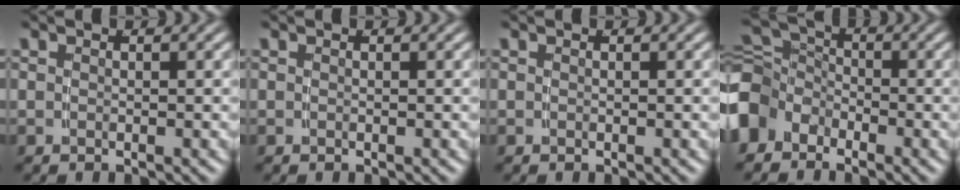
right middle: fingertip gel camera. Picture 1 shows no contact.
{"total": 0.0}
{"total": 0.0}
{"total": 6.2, "force": [-2.1, 5.3, 2.5], "torque": [-0.065, -0.024, -0.035]}